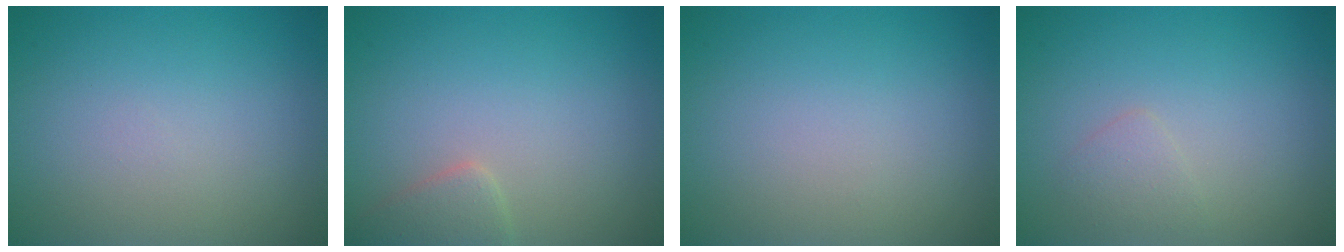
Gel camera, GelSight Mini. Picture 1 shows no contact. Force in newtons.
{"total": 1.8, "press": 1.8, "slide": 0.1}
{"total": 0.0}
{"total": 1.2, "press": 1.2, "slide": 0.1}